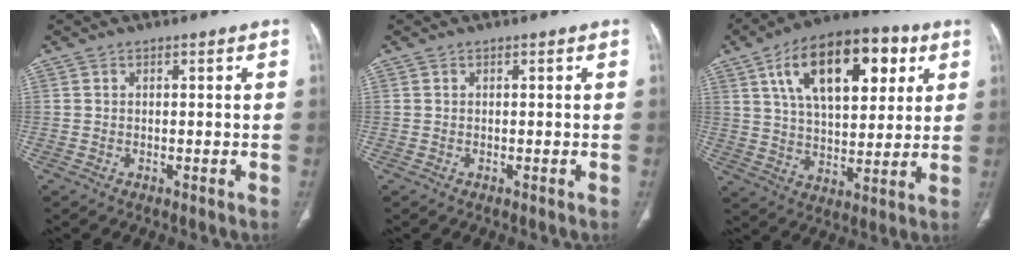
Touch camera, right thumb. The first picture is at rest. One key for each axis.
{"total": 0.0}
{"total": 21.6, "fx": 8.5, "fy": 11.0, "fz": 16.5, "tx": -0.227, "ty": -0.005, "tz": 0.134}